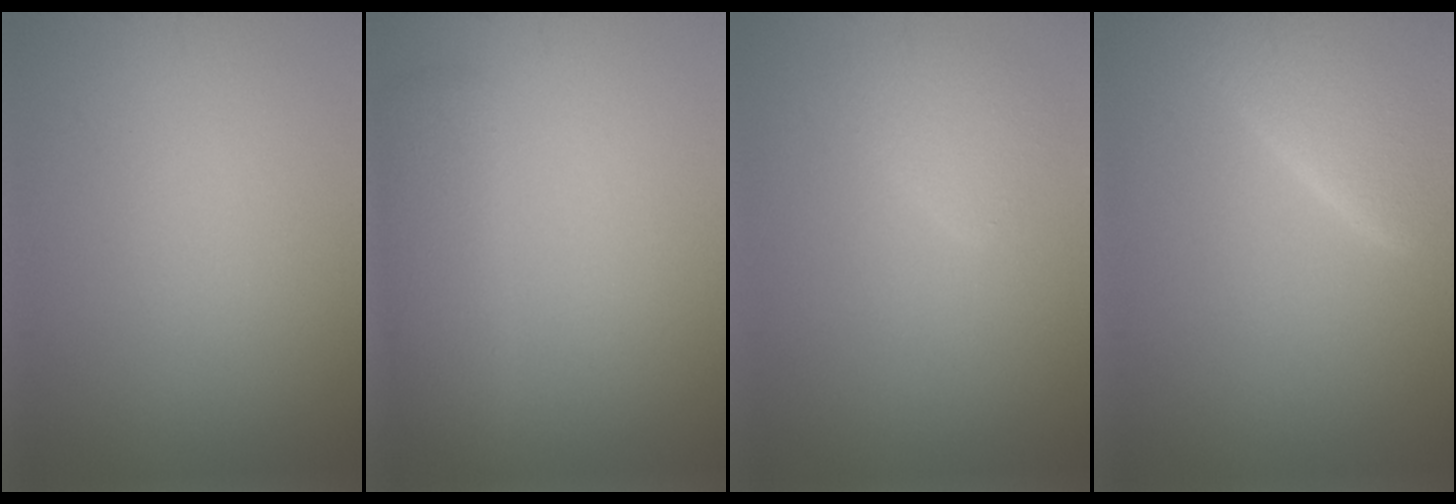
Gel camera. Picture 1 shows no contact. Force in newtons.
{"total": 3.9, "press": 3.9, "slide": 0.3}
{"total": 1.7, "press": 1.7, "slide": 0.2}
{"total": 5.6, "press": 5.6, "slide": 0.5}